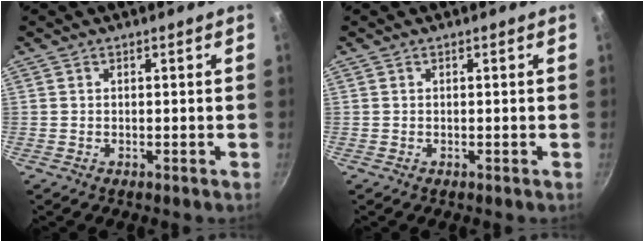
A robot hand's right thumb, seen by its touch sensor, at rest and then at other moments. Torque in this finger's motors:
{"motor_torque": [0.00, 0.00, 0.00, 0.00, 0.00]}